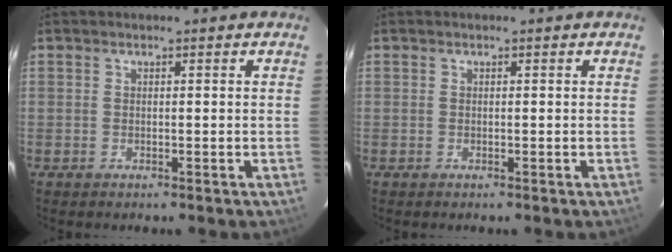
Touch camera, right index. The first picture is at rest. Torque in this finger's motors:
{"motor_torque": [0.02, 0.01, 0.02, 0.01]}